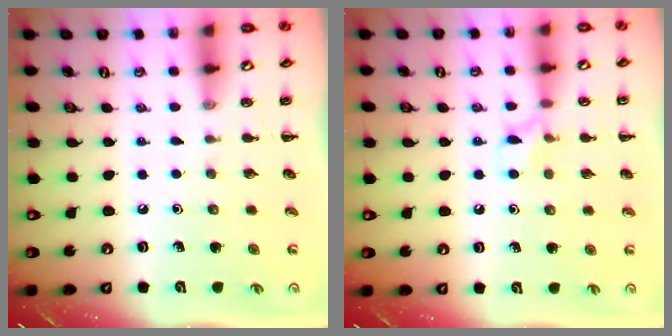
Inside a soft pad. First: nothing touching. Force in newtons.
{"total": 5.8, "press": 5.7, "slide": 1.3}